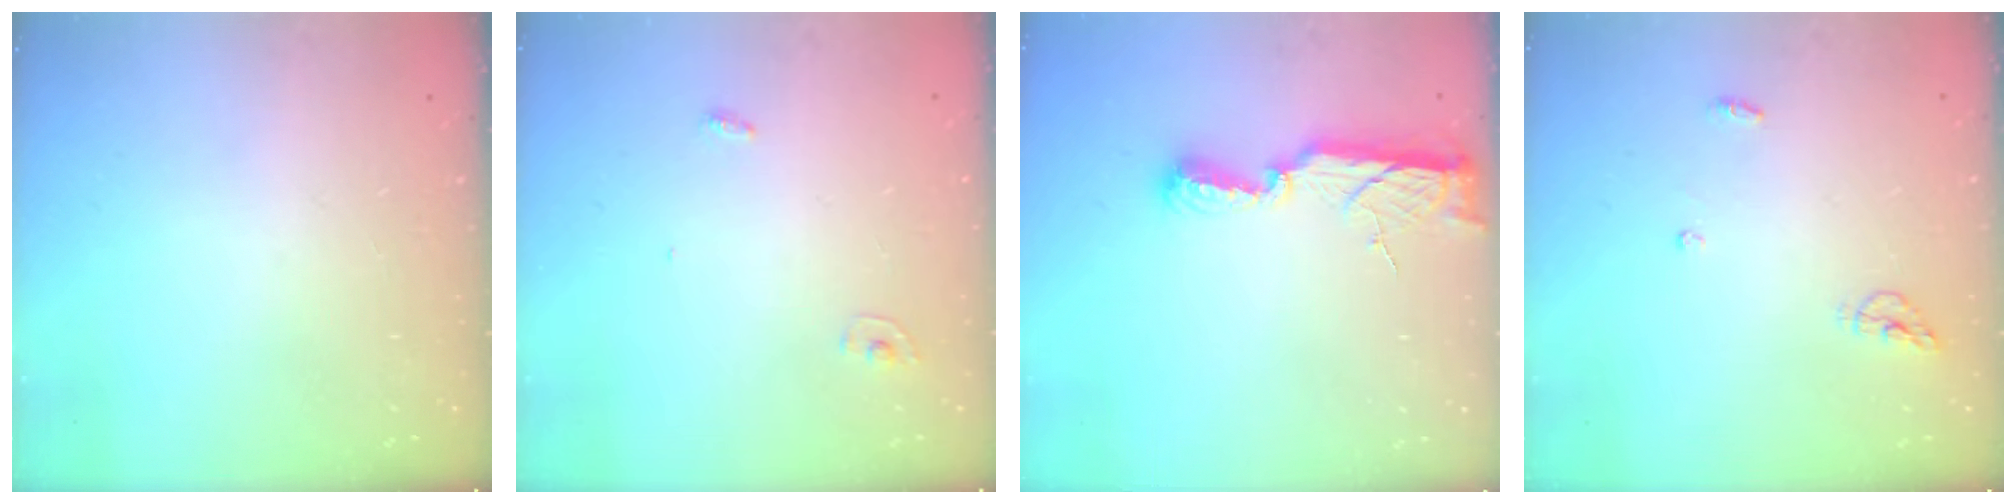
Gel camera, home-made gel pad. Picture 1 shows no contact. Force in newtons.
{"total": 2.8, "press": 2.8, "slide": 0.1}
{"total": 9.5, "press": 9.2, "slide": 2.7}
{"total": 4.7, "press": 4.7, "slide": 0.2}